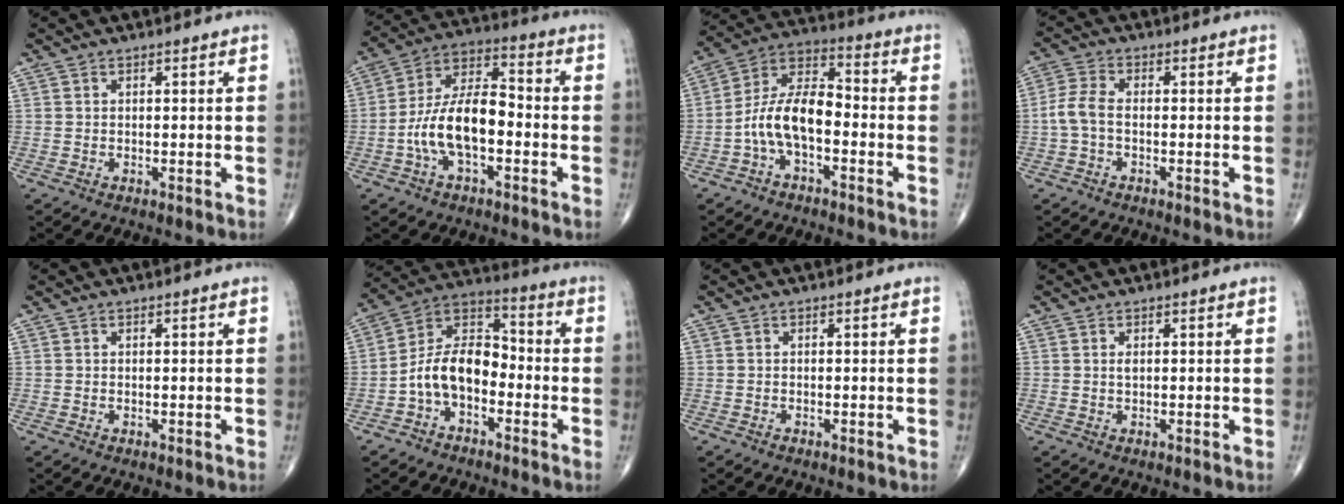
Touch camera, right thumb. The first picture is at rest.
{"total": 13.2, "force": [-3.3, 6.3, 11.1], "torque": [-0.207, 0.046, -0.067]}
{"total": 11.2, "force": [-3.0, 5.6, 9.2], "torque": [-0.166, 0.049, -0.066]}
{"total": 4.4, "force": [-0.9, 2.3, 3.6], "torque": [-0.085, 0.012, -0.027]}
{"total": 0.0}
{"total": 11.3, "force": [-3.5, 7.0, 8.1], "torque": [-0.128, 0.055, -0.078]}
{"total": 0.0}
{"total": 0.6, "force": [0.2, 0.3, 0.5], "torque": [-0.010, 0.000, 0.003]}